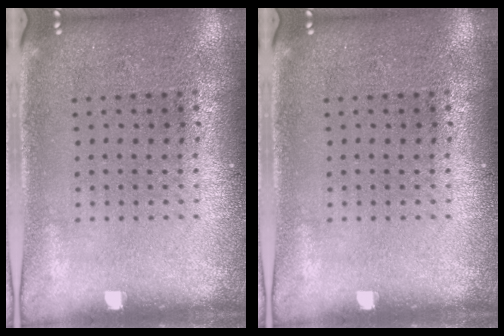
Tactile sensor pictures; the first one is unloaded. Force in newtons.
{"total": 0.0}